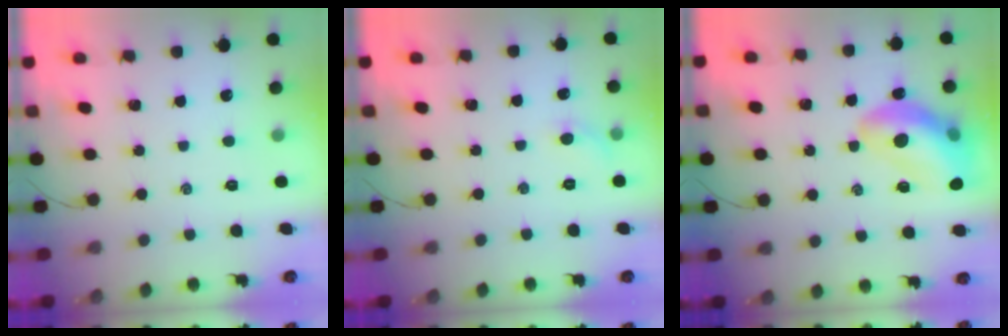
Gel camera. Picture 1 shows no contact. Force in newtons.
{"total": 4.5, "press": 4.3, "slide": 1.5}
{"total": 16.4, "press": 16.0, "slide": 3.3}